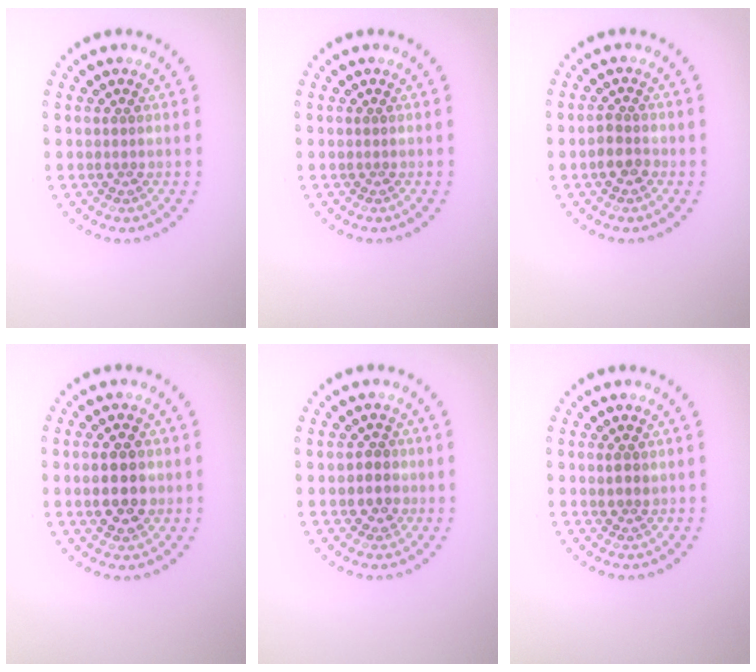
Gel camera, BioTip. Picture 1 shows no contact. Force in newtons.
{"total": 0.0}
{"total": 1.8, "press": 1.7, "slide": 0.6}
{"total": 4.9, "press": 4.9, "slide": 0.2}
{"total": 2.1, "press": 2.0, "slide": 0.6}
{"total": 1.4, "press": 1.3, "slide": 0.4}